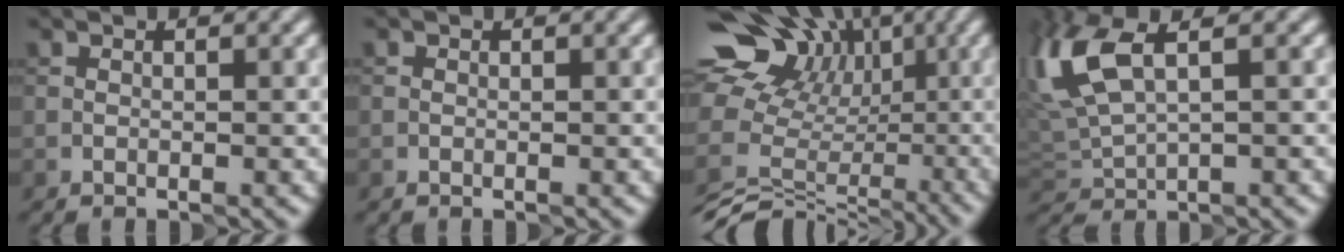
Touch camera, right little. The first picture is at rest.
{"total": 0.0}
{"total": 13.9, "force": [-1.0, 11.4, 7.9], "torque": [-0.156, 0.036, 0.012]}
{"total": 6.3, "force": [2.2, 2.7, 5.3], "torque": [-0.135, 0.018, 0.046]}